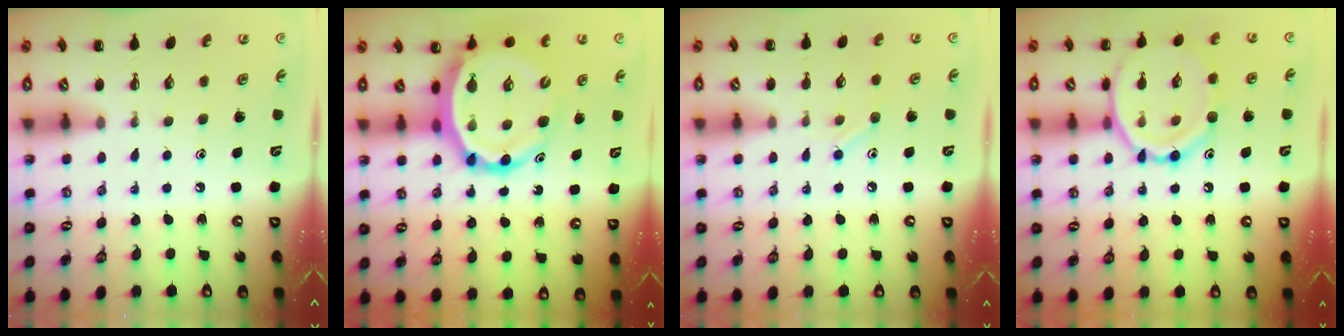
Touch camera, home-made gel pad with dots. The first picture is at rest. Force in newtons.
{"total": 14.2, "press": 13.6, "slide": 4.2}
{"total": 7.2, "press": 7.0, "slide": 1.8}
{"total": 14.3, "press": 14.2, "slide": 0.8}